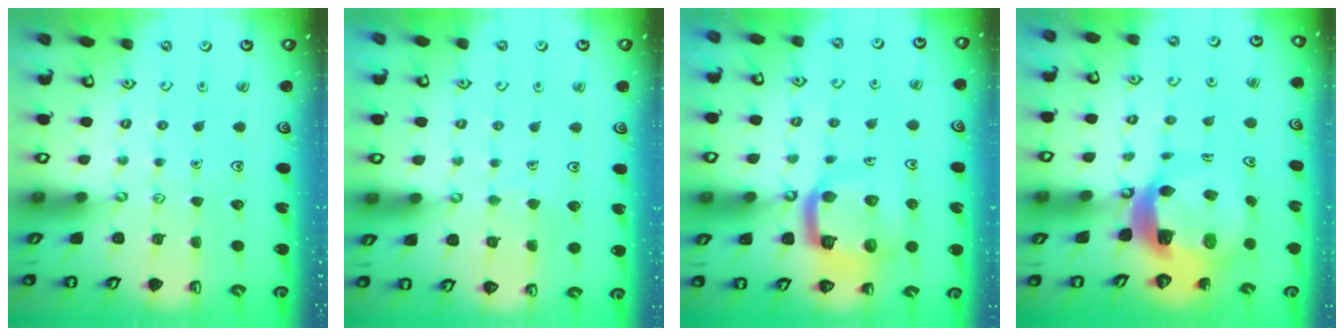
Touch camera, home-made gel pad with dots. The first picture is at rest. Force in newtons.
{"total": 4.0, "press": 3.9, "slide": 0.3}
{"total": 13.5, "press": 13.4, "slide": 1.6}
{"total": 9.5, "press": 9.4, "slide": 1.4}